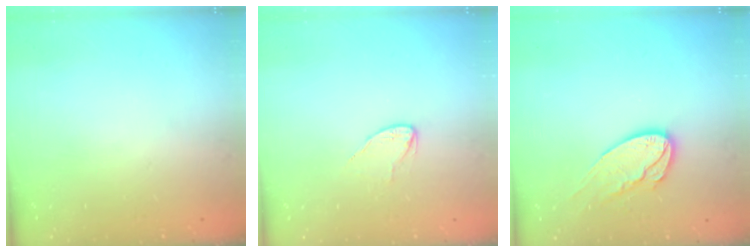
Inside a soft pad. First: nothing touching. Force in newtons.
{"total": 3.5, "press": 3.5, "slide": 0.3}
{"total": 12.7, "press": 12.7, "slide": 1.0}